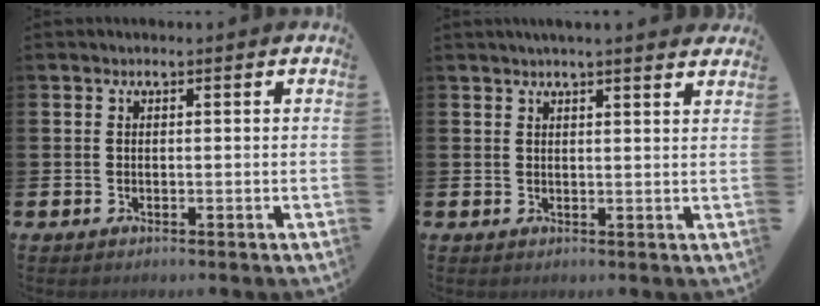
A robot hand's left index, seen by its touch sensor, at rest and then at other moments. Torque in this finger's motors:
{"motor_torque": [1.19, -0.95, 0.77, 0.21]}